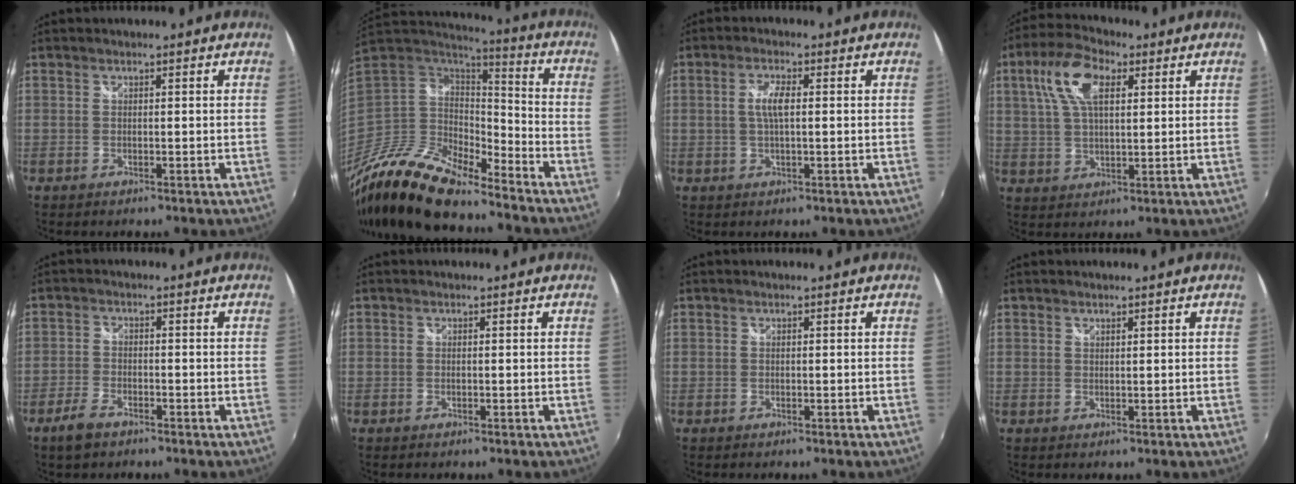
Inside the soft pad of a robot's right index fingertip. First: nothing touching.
{"total": 20.7, "force": [-15.9, 6.7, 11.5], "torque": [-0.241, -0.040, -0.298]}
{"total": 3.7, "force": [0.3, 1.0, 3.6], "torque": [-0.070, 0.003, 0.006]}
{"total": 10.8, "force": [4.0, 5.1, 8.6], "torque": [-0.173, 0.026, 0.072]}
{"total": 4.7, "force": [-3.3, 2.2, 2.5], "torque": [-0.069, -0.003, -0.066]}
{"total": 0.0}
{"total": 0.0}
{"total": 0.7, "force": [0.7, 0.2, 0.1], "torque": [-0.002, 0.001, 0.013]}